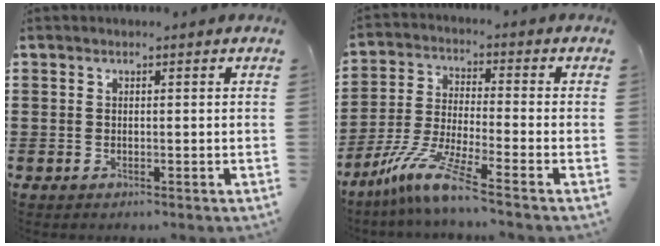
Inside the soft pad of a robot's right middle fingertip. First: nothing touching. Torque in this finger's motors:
{"motor_torque": [2.14, 0.00, 0.47, 0.21]}